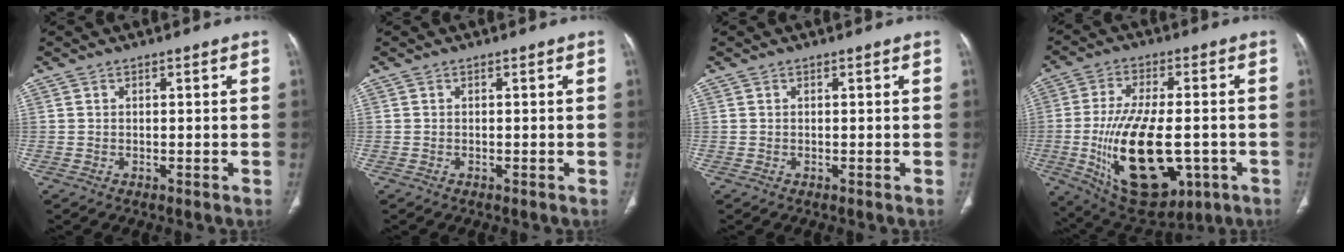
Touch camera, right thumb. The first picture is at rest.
{"total": 0.0}
{"total": 0.0}
{"total": 21.7, "force": [-4.6, 10.7, 18.3], "torque": [-0.321, -0.004, -0.048]}